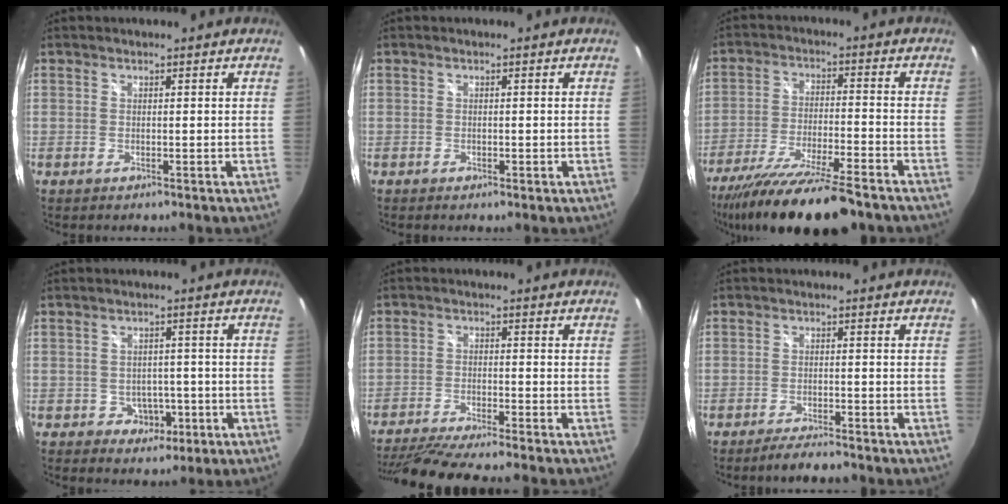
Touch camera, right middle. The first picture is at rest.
{"total": 0.9, "force": [-0.5, 0.4, 0.6], "torque": [-0.009, -0.002, -0.008]}
{"total": 18.6, "force": [-15.1, 2.5, 10.6], "torque": [-0.207, -0.042, -0.249]}
{"total": 4.9, "force": [-1.7, 4.2, 1.9], "torque": [-0.040, 0.010, -0.008]}
{"total": 13.0, "force": [-11.4, 0.0, 6.3], "torque": [-0.138, -0.025, -0.190]}
{"total": 4.8, "force": [-4.2, 0.6, 2.4], "torque": [-0.056, -0.008, -0.072]}